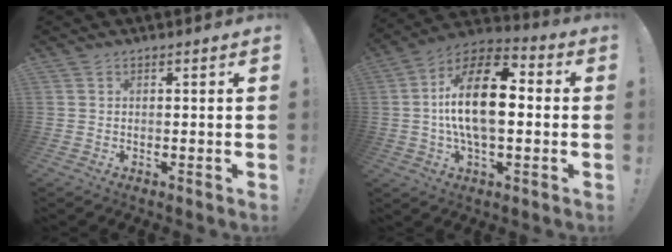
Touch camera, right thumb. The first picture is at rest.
{"total": 19.1, "force": [0.3, 9.2, 16.8], "torque": [-0.295, 0.009, -0.004]}